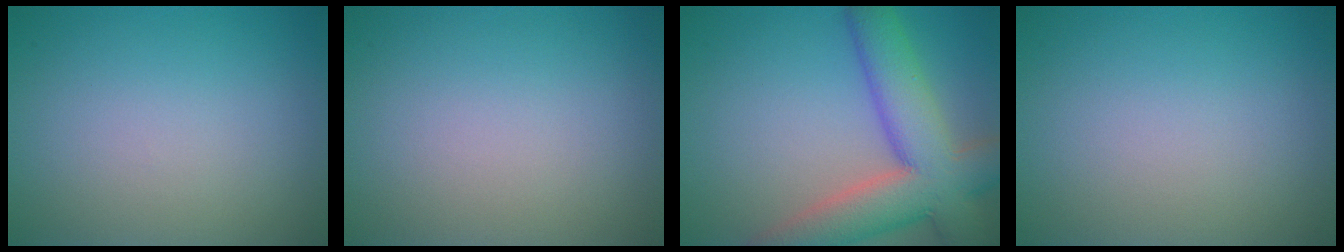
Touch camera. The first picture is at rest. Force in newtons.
{"total": 0.0}
{"total": 9.8, "press": 9.7, "slide": 0.6}
{"total": 0.0}